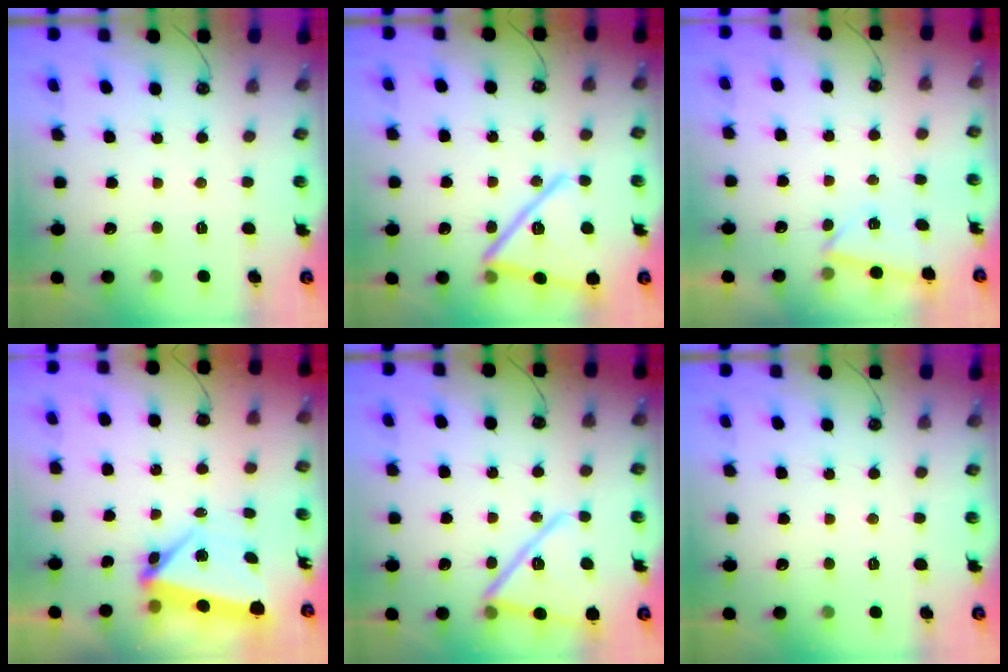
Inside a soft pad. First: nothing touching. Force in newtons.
{"total": 20.3, "press": 20.2, "slide": 2.3}
{"total": 3.1, "press": 2.8, "slide": 1.4}
{"total": 5.4, "press": 4.9, "slide": 2.1}
{"total": 17.0, "press": 16.6, "slide": 3.5}
{"total": 0.0}